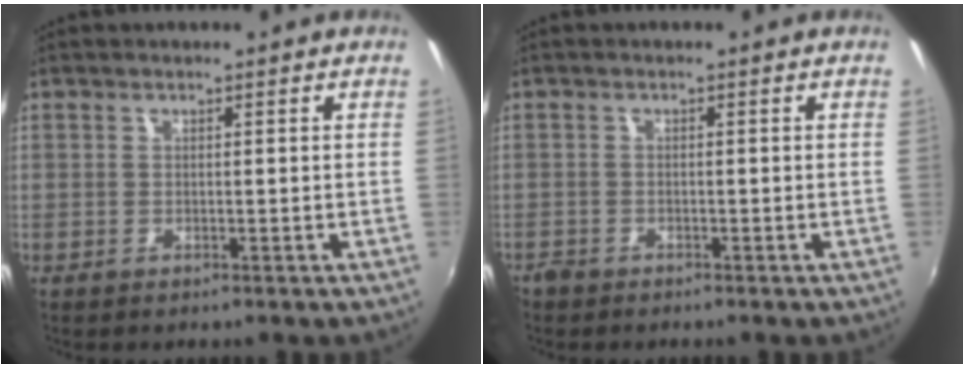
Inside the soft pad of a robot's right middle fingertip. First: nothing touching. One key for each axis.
{"total": 1.5, "fx": -1.3, "fy": 0.7, "fz": 0.2, "tx": -0.009, "ty": -0.003, "tz": -0.028}